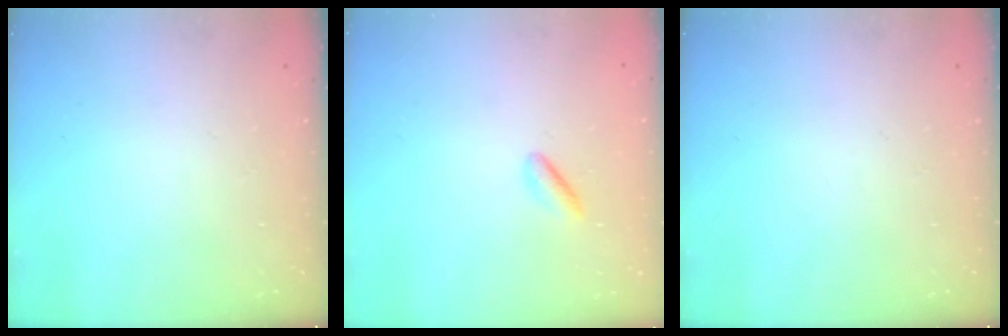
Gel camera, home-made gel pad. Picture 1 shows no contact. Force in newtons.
{"total": 1.9, "press": 1.7, "slide": 0.8}
{"total": 0.0}